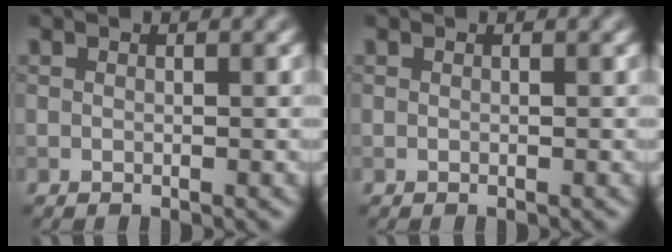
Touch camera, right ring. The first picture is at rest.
{"total": 0.0}